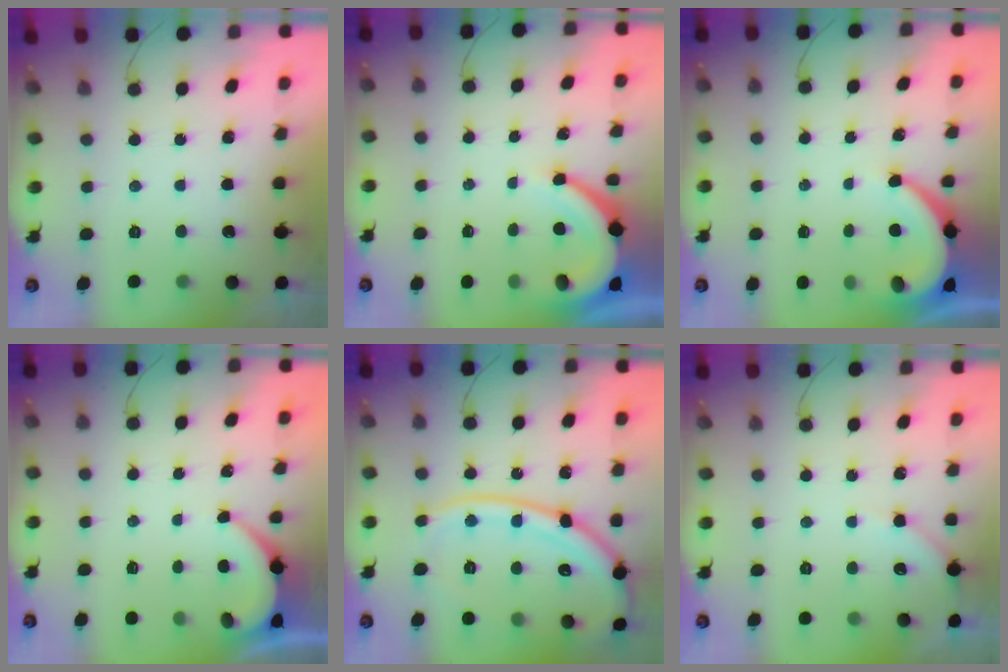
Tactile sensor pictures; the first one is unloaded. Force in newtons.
{"total": 9.1, "press": 9.0, "slide": 0.8}
{"total": 8.0, "press": 8.0, "slide": 0.7}
{"total": 2.2, "press": 2.2, "slide": 0.2}
{"total": 19.5, "press": 19.5, "slide": 1.3}
{"total": 3.3, "press": 3.3, "slide": 0.4}